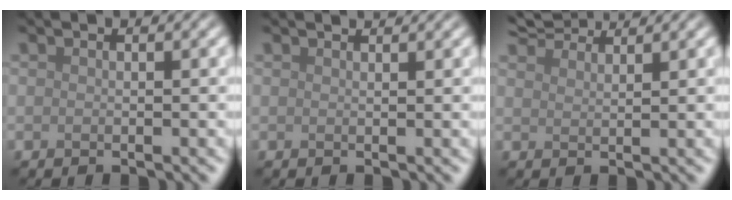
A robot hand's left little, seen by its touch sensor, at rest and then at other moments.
{"total": 1.3, "force": [1.2, 0.2, 0.4], "torque": [-0.003, -0.003, 0.007]}
{"total": 4.0, "force": [3.9, 0.4, 0.8], "torque": [-0.019, 0.010, 0.065]}